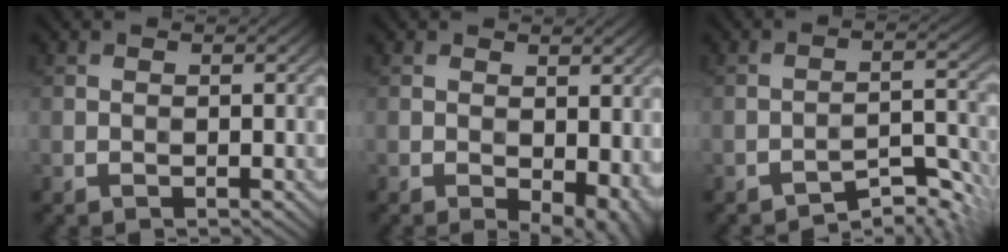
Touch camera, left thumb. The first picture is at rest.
{"total": 5.4, "force": [-1.3, 3.0, 4.2], "torque": [-0.058, -0.015, -0.011]}
{"total": 4.9, "force": [-4.1, 0.8, 2.4], "torque": [-0.035, 0.006, -0.064]}